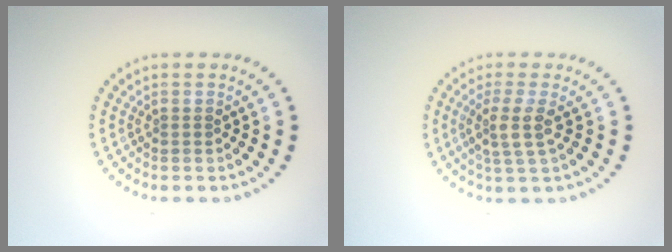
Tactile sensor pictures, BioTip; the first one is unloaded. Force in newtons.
{"total": 2.5, "press": 2.1, "slide": 1.3}